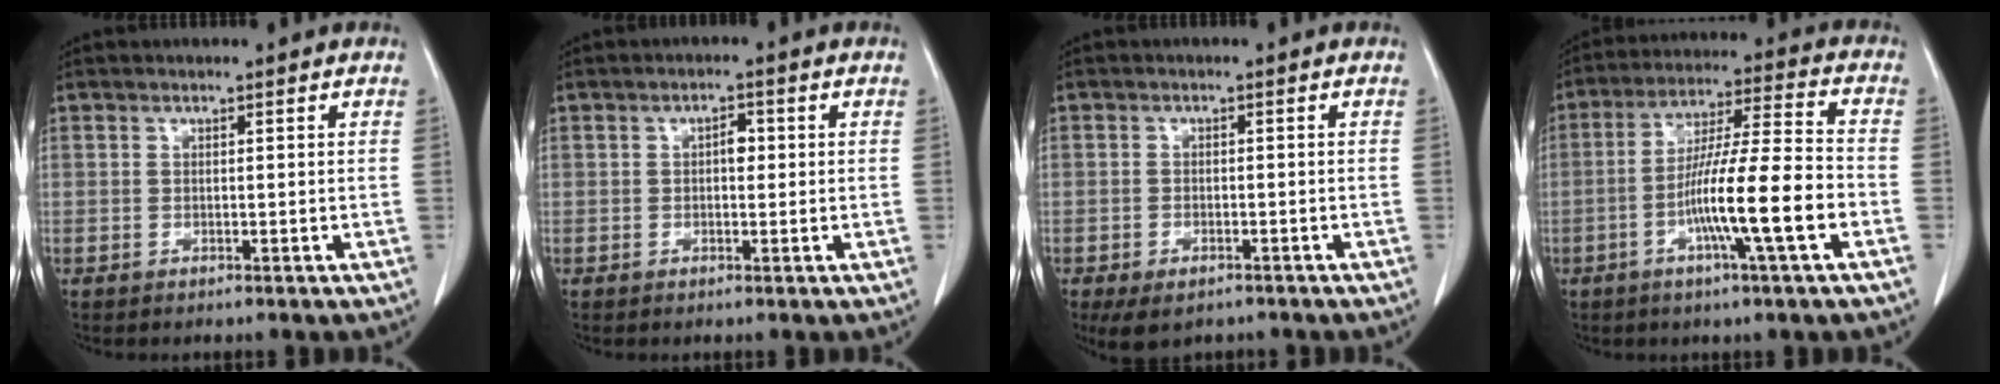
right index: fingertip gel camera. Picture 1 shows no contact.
{"total": 2.0, "force": [0.2, 1.0, 1.7], "torque": [-0.022, 0.005, 0.000]}
{"total": 5.1, "force": [-3.6, 2.4, 2.8], "torque": [-0.046, -0.008, -0.051]}
{"total": 13.2, "force": [-4.3, -0.2, 12.5], "torque": [-0.220, 0.001, -0.080]}